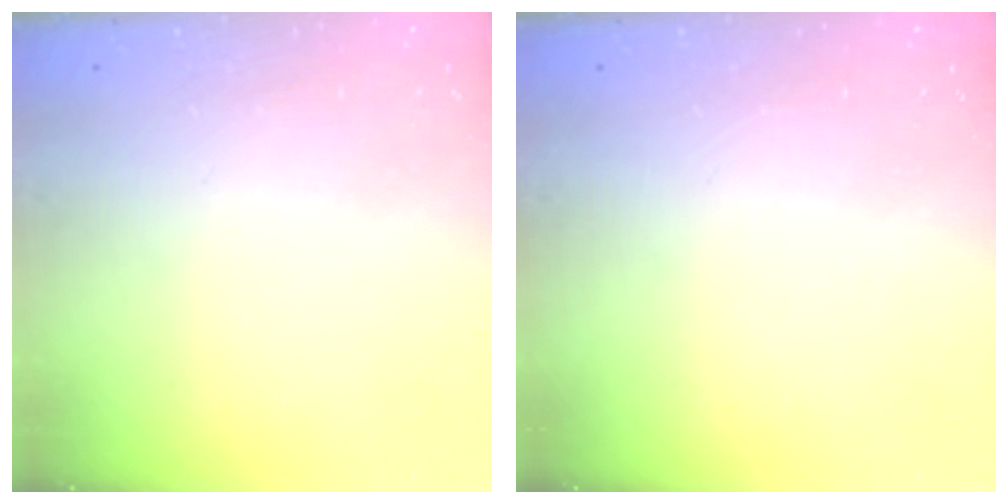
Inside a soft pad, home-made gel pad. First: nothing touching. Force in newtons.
{"total": 0.0}